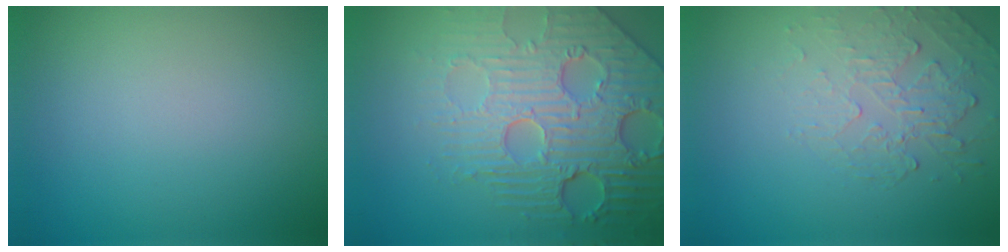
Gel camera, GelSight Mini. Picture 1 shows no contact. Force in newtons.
{"total": 8.1, "press": 6.1, "slide": 5.4}
{"total": 2.2, "press": 1.1, "slide": 1.9}